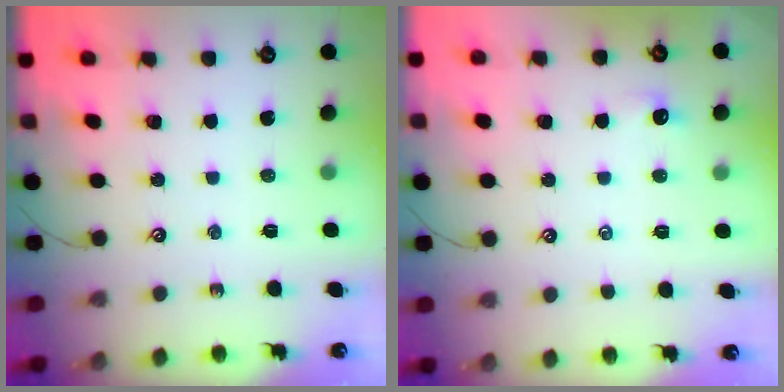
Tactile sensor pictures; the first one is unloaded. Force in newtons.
{"total": 1.6, "press": 1.6, "slide": 0.4}